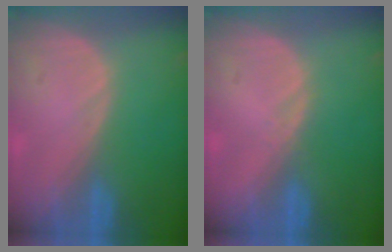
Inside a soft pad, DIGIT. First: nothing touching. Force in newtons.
{"total": 0.8, "press": 0.6, "slide": 0.5}